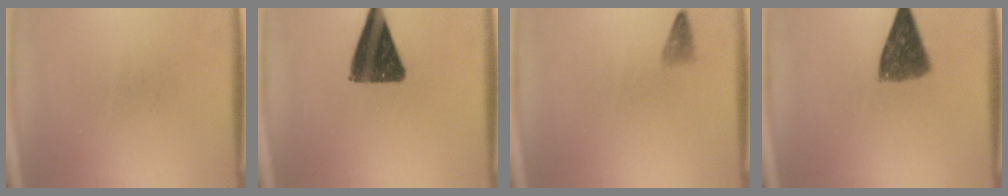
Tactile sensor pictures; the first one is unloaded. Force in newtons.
{"total": 13.2}
{"total": 1.2}
{"total": 8.1}